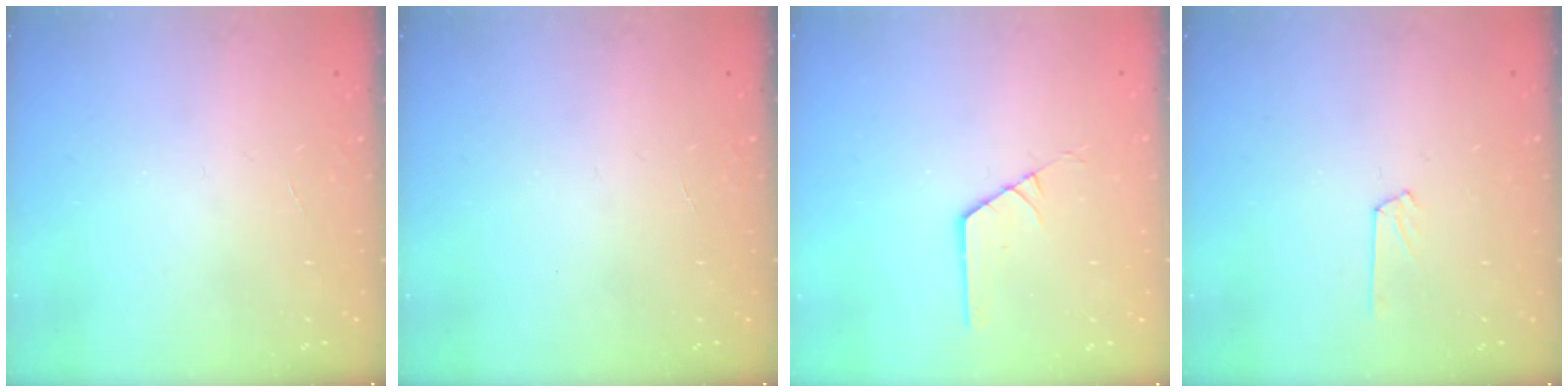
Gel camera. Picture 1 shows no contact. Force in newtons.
{"total": 0.0}
{"total": 1.3, "press": 1.3, "slide": 0.1}
{"total": 4.1, "press": 4.1, "slide": 0.5}